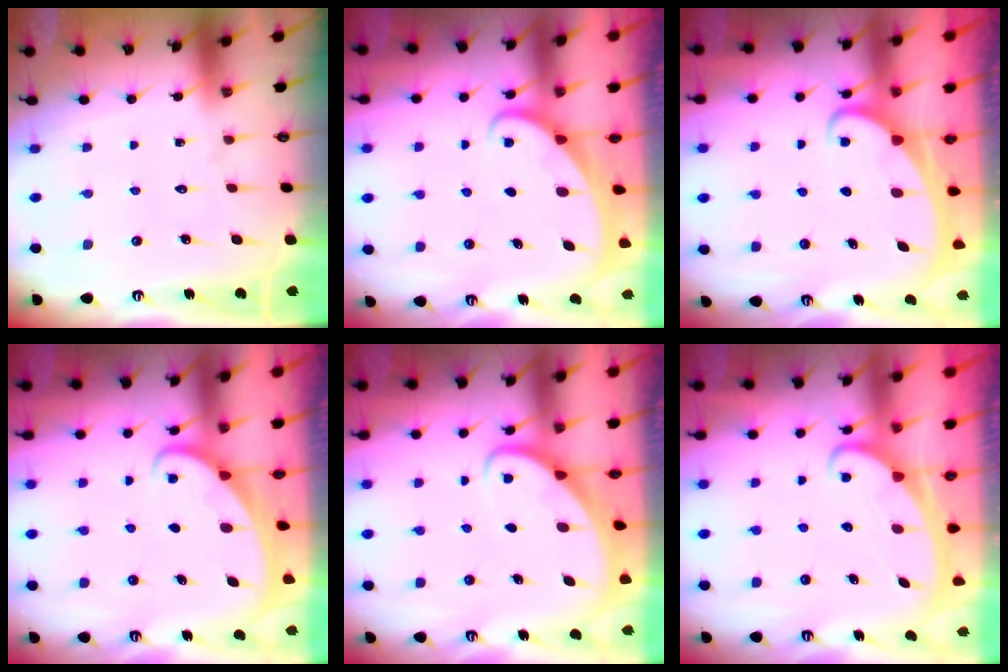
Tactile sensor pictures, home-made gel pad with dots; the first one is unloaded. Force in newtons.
{"total": 1.6, "press": 1.6, "slide": 0.2}
{"total": 2.2, "press": 2.2, "slide": 0.3}
{"total": 1.6, "press": 1.6, "slide": 0.2}
{"total": 2.3, "press": 2.3, "slide": 0.2}
{"total": 2.4, "press": 2.4, "slide": 0.3}